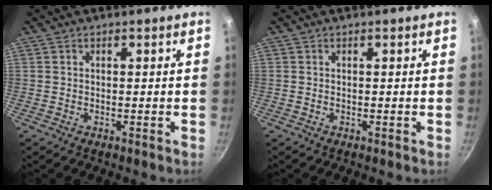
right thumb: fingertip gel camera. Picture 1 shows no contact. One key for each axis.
{"total": 0.0}